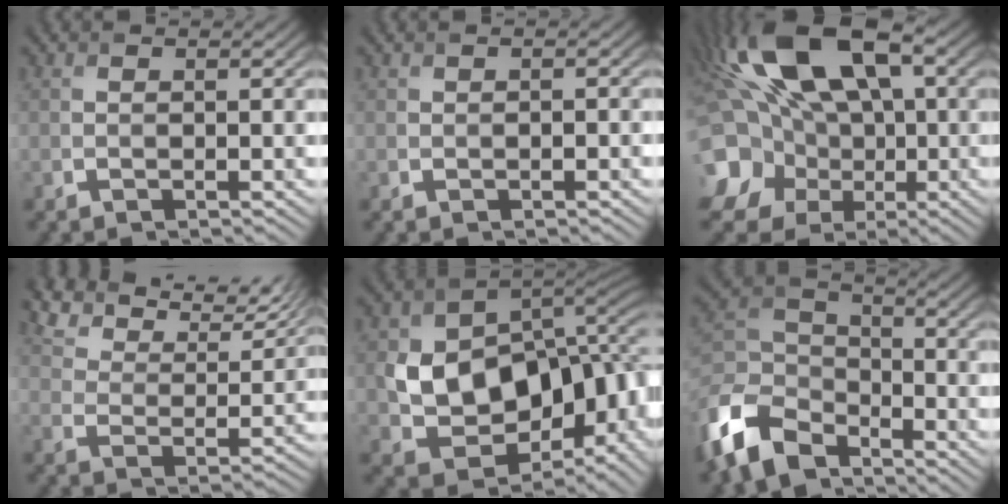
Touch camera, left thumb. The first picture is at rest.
{"total": 0.6, "force": [-0.2, 0.4, 0.4], "torque": [0.004, 0.001, 0.000]}
{"total": 21.0, "force": [2.6, 15.8, 13.6], "torque": [-0.299, 0.006, 0.042]}
{"total": 9.2, "force": [7.6, 3.0, 4.3], "torque": [-0.103, 0.014, 0.127]}
{"total": 14.6, "force": [0.5, 10.7, 9.8], "torque": [-0.165, -0.022, 0.010]}
{"total": 11.4, "force": [-8.0, 6.0, 5.4], "torque": [-0.141, -0.016, -0.176]}